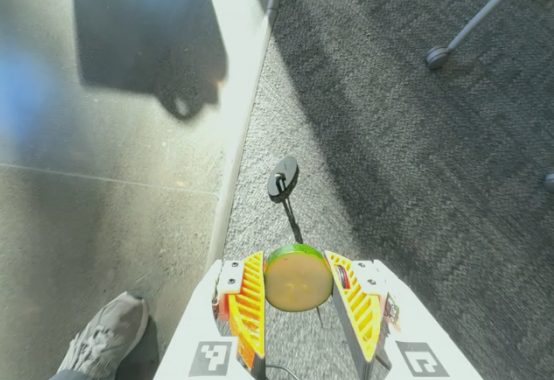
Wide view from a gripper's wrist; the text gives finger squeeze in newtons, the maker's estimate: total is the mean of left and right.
{"total": 7.9, "left": 7.8, "right": 7.9}